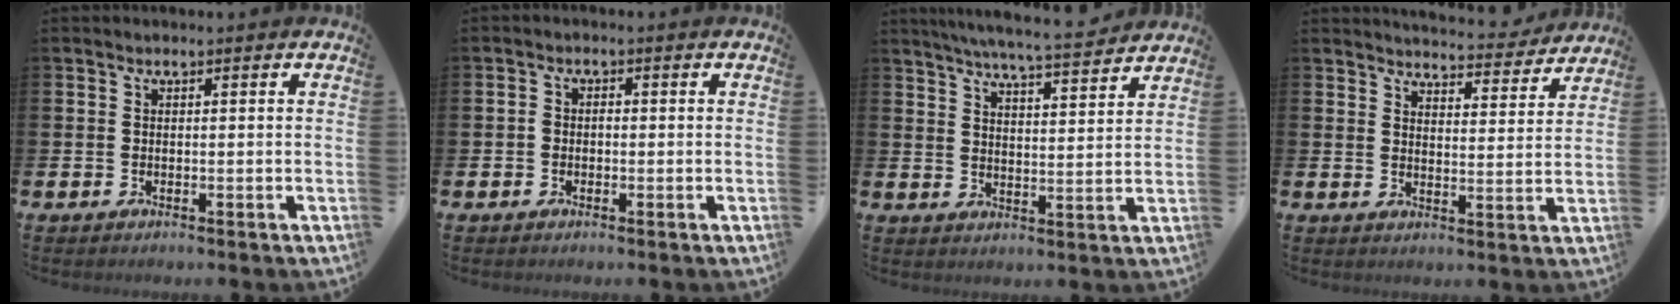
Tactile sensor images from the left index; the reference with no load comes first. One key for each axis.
{"total": 1.4, "fx": -0.5, "fy": 1.1, "fz": 0.8, "tx": -0.015, "ty": 0.007, "tz": -0.012}
{"total": 6.6, "fx": 6.3, "fy": -0.3, "fz": 2.1, "tx": -0.047, "ty": -0.043, "tz": 0.108}
{"total": 4.8, "fx": 4.7, "fy": 0.6, "fz": 0.5, "tx": -0.016, "ty": -0.037, "tz": 0.080}